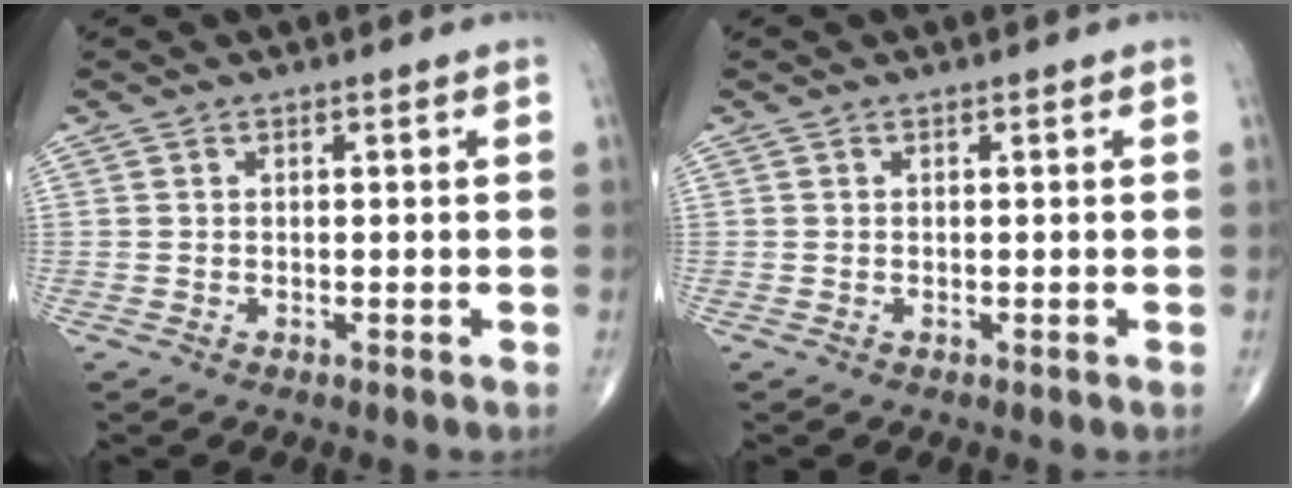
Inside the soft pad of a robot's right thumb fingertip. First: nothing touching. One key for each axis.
{"total": 0.0}